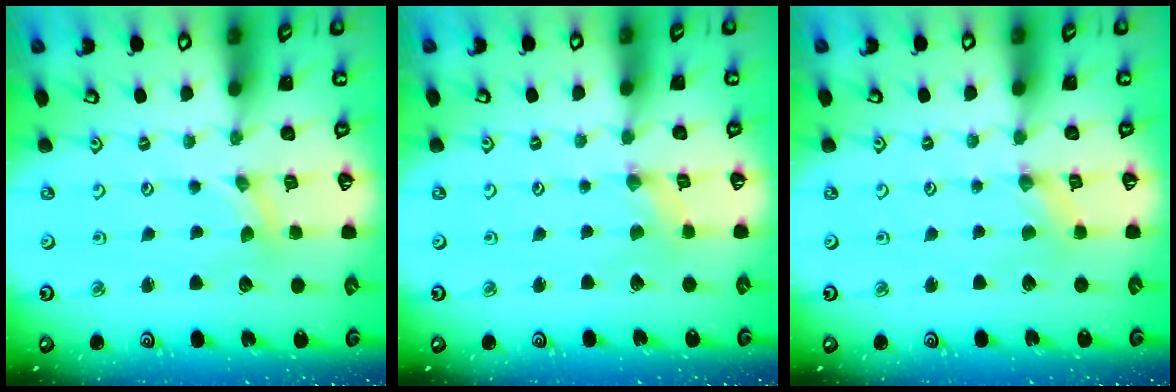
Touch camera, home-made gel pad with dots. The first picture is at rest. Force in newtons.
{"total": 0.9, "press": 0.9, "slide": 0.3}
{"total": 0.9, "press": 0.9, "slide": 0.2}